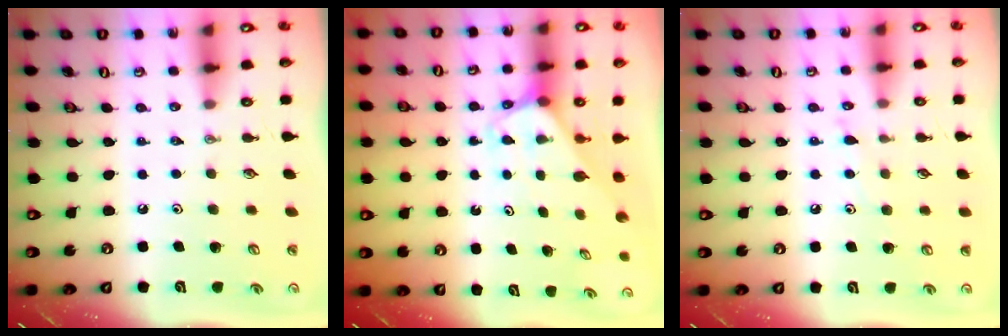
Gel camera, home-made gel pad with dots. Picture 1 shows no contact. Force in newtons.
{"total": 2.5, "press": 2.5, "slide": 0.2}
{"total": 6.3, "press": 6.3, "slide": 0.7}